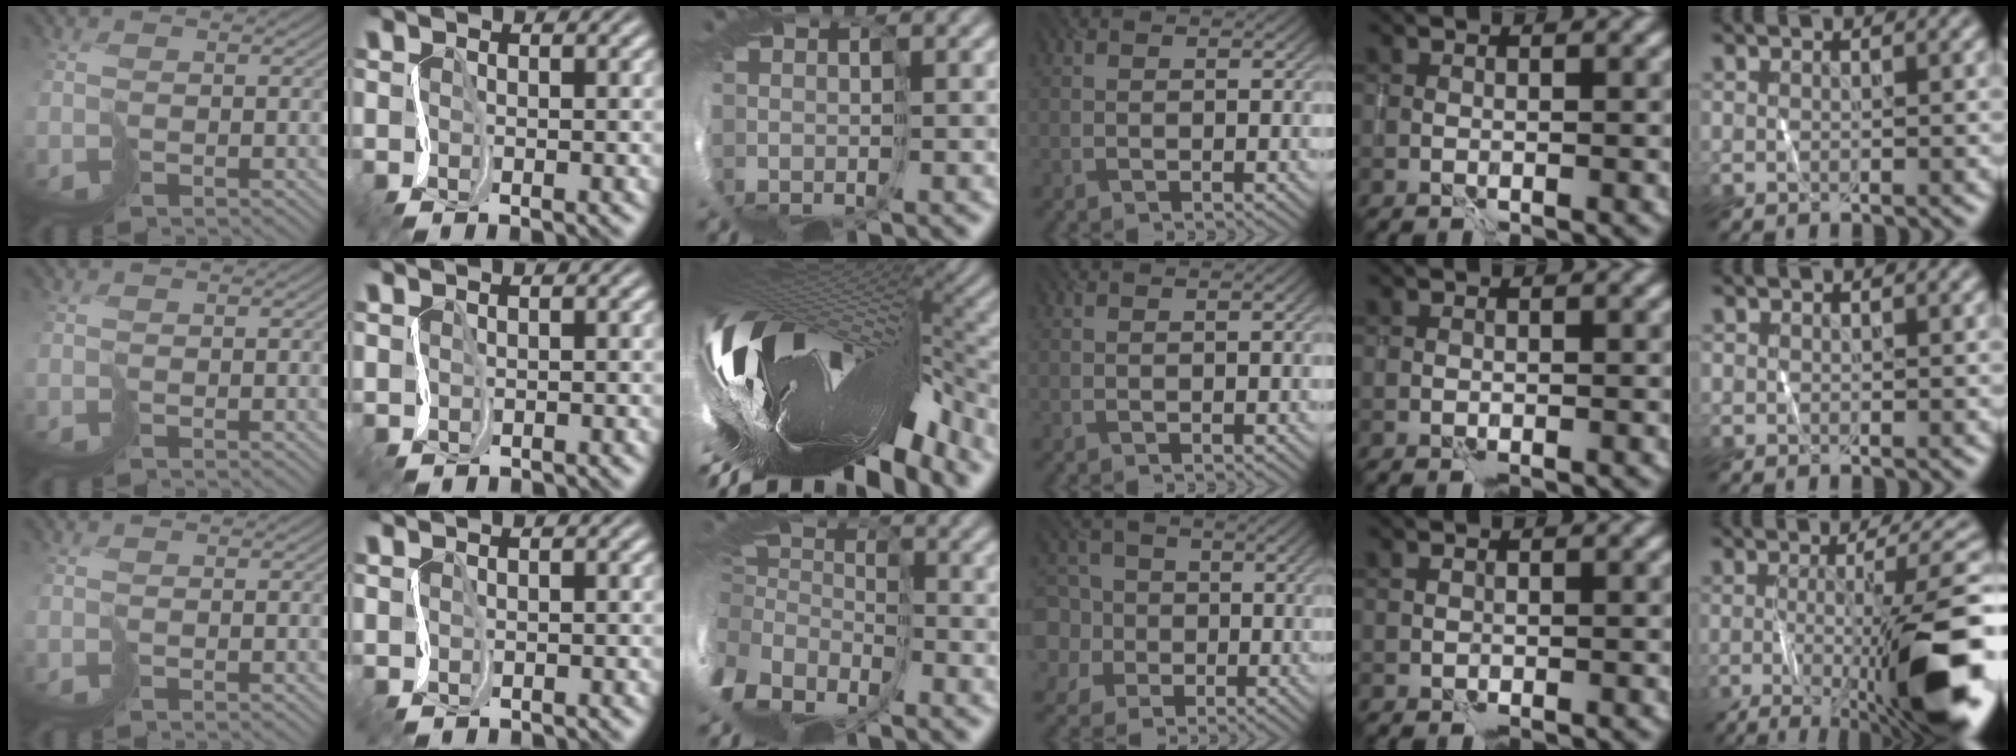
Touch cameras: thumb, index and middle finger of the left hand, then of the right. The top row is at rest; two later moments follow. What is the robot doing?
{"motion": "cut", "object": "tissue"}